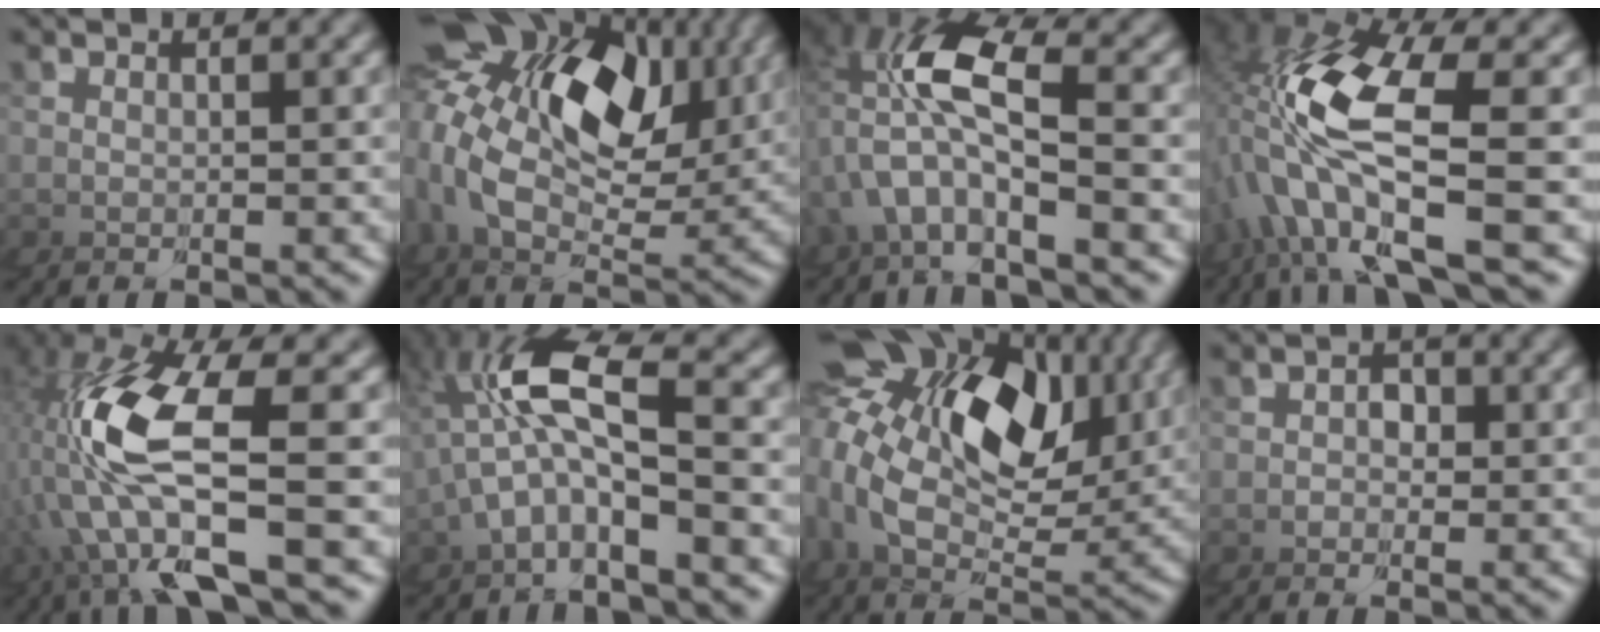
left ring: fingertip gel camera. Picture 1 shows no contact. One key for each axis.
{"total": 12.3, "fx": 2.6, "fy": 8.2, "fz": 8.8, "tx": -0.146, "ty": 0.018, "tz": 0.024}
{"total": 4.5, "fx": -1.1, "fy": 2.3, "fz": 3.7, "tx": -0.121, "ty": -0.005, "tz": -0.015}
{"total": 7.2, "fx": 0.9, "fy": 3.0, "fz": 6.5, "tx": -0.175, "ty": 0.012, "tz": 0.009}
{"total": 6.0, "fx": -0.4, "fy": 2.5, "fz": 5.5, "tx": -0.201, "ty": -0.009, "tz": 0.004}
{"total": 4.9, "fx": -1.0, "fy": 3.1, "fz": 3.7, "tx": -0.127, "ty": -0.011, "tz": -0.008}
{"total": 12.5, "fx": 3.5, "fy": 8.0, "fz": 8.9, "tx": -0.138, "ty": 0.029, "tz": 0.033}
{"total": 2.8, "fx": 0.2, "fy": 2.8, "fz": 0.1, "tx": -0.020, "ty": -0.009, "tz": 0.002}